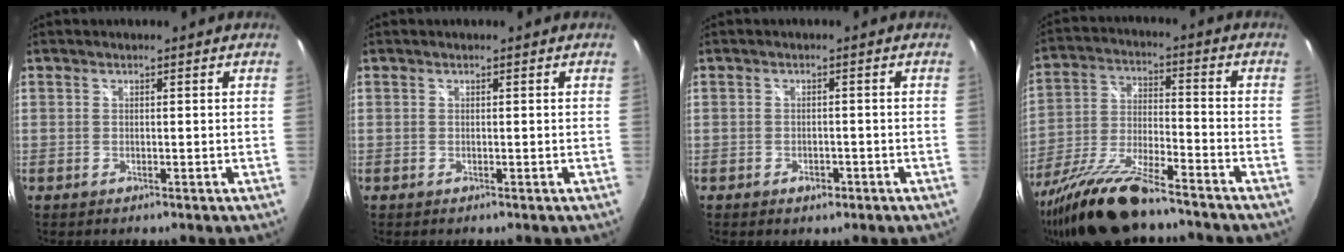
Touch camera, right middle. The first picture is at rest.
{"total": 0.0}
{"total": 2.1, "force": [-1.2, 1.4, 1.0], "torque": [-0.018, -0.002, -0.018]}
{"total": 16.5, "force": [-12.9, 3.3, 9.8], "torque": [-0.206, -0.035, -0.235]}